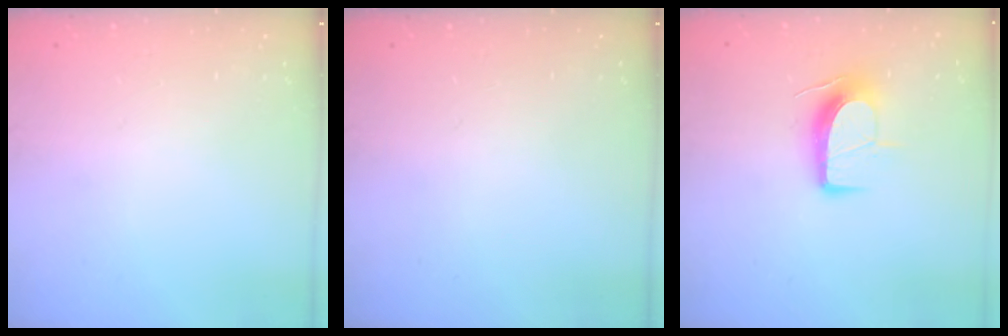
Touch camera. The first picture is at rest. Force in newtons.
{"total": 0.0}
{"total": 10.3, "press": 10.3, "slide": 0.6}